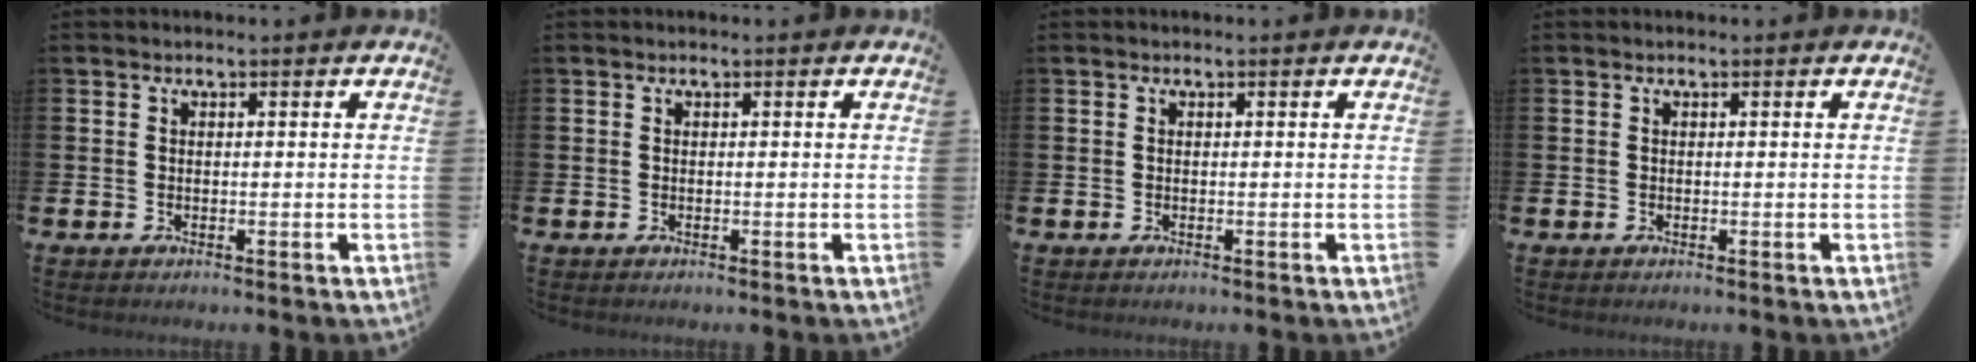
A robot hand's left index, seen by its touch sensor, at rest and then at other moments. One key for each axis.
{"total": 0.0}
{"total": 0.0}
{"total": 0.0}